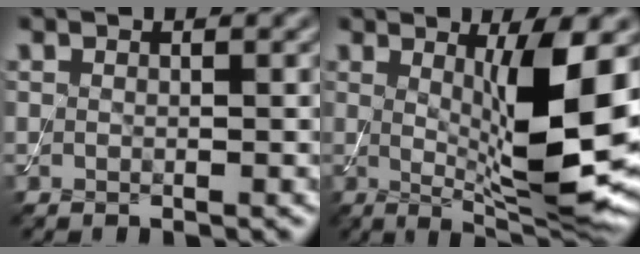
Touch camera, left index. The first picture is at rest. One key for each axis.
{"total": 9.2, "fx": 0.9, "fy": 1.9, "fz": 9.0, "tx": -0.137, "ty": -0.020, "tz": 0.024}